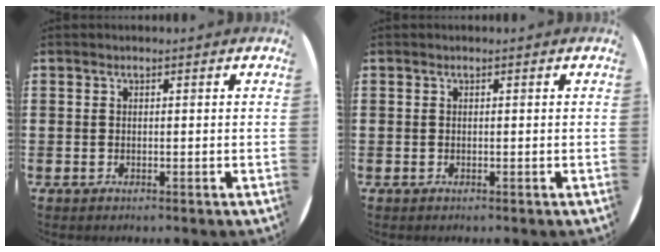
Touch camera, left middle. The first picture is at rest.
{"total": 0.0}